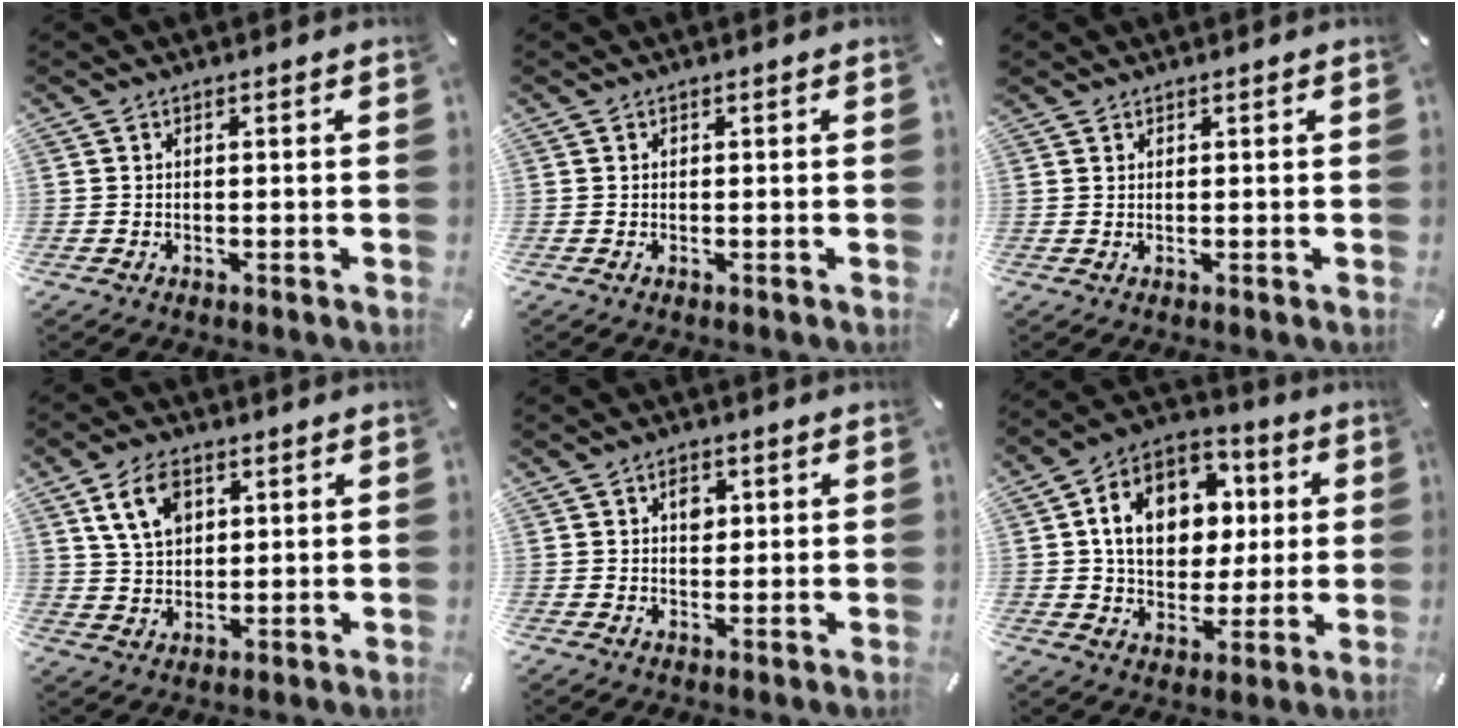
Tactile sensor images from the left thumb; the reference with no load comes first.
{"total": 0.0}
{"total": 0.8, "force": [0.7, 0.5, 0.0], "torque": [0.000, -0.001, 0.014]}
{"total": 8.6, "force": [3.5, 6.0, 5.1], "torque": [-0.105, 0.004, 0.064]}
{"total": 3.3, "force": [0.9, 2.4, 2.1], "torque": [-0.012, -0.005, 0.007]}
{"total": 15.4, "force": [3.0, 12.0, 9.1], "torque": [-0.156, -0.001, 0.058]}